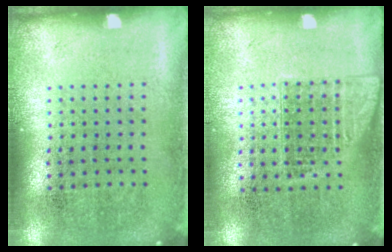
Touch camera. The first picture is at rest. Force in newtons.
{"total": 1.0, "press": 0.9, "slide": 0.6}